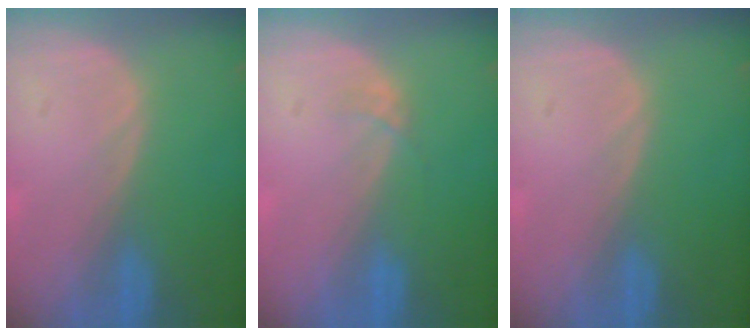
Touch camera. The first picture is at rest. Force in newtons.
{"total": 0.9, "press": 0.9, "slide": 0.1}
{"total": 0.0}